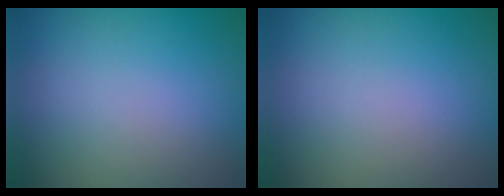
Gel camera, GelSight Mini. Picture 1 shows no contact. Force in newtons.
{"total": 0.0}